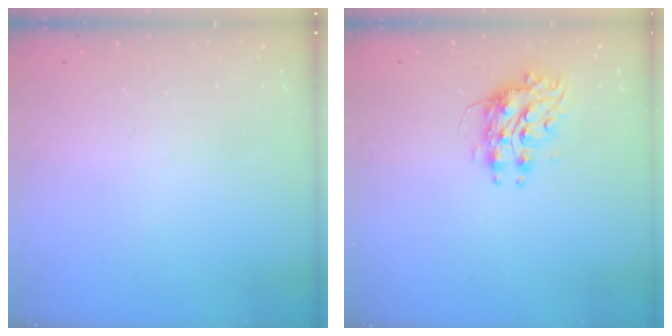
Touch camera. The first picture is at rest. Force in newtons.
{"total": 8.1, "press": 8.1, "slide": 0.2}